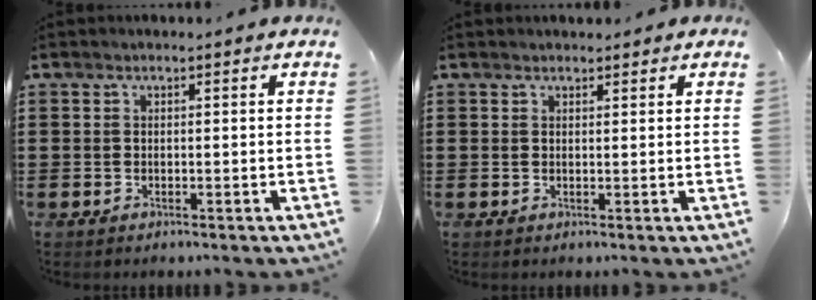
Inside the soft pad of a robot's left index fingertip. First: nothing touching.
{"total": 1.2, "force": [1.0, 0.5, 0.1], "torque": [-0.004, 0.004, 0.021]}